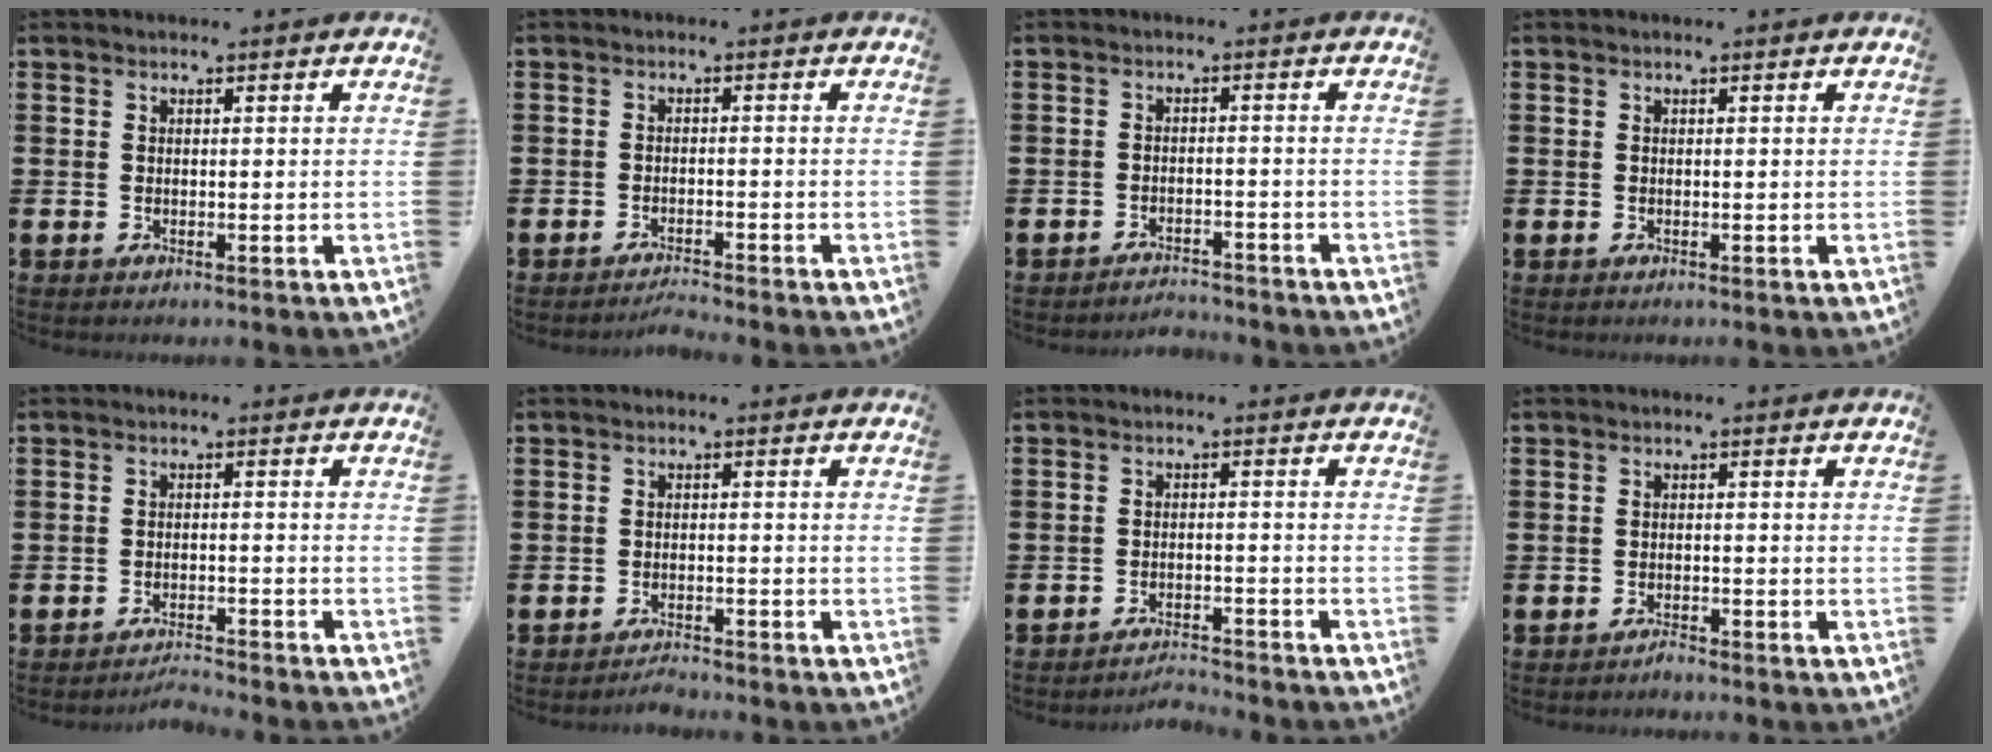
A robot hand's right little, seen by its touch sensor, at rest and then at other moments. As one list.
[{"total": 1.5, "force": [-1.5, -0.2, 0.2], "torque": [-0.005, 0.002, -0.029]}, {"total": 2.2, "force": [-2.2, 0.0, -0.2], "torque": [-0.003, 0.005, -0.048]}, {"total": 0.0}, {"total": 1.8, "force": [-1.8, -0.1, 0.1], "torque": [-0.005, 0.004, -0.038]}, {"total": 1.5, "force": [-1.5, 0.0, 0.1], "torque": [-0.007, 0.002, -0.030]}, {"total": 2.4, "force": [-2.4, -0.1, 0.0], "torque": [-0.005, 0.004, -0.051]}, {"total": 0.9, "force": [-0.9, 0.1, 0.1], "torque": [-0.005, -0.001, -0.019]}]